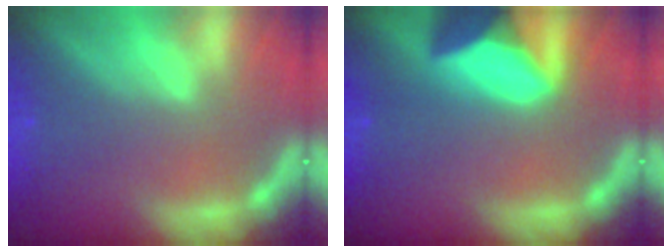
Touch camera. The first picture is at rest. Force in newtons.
{"total": 9.4}